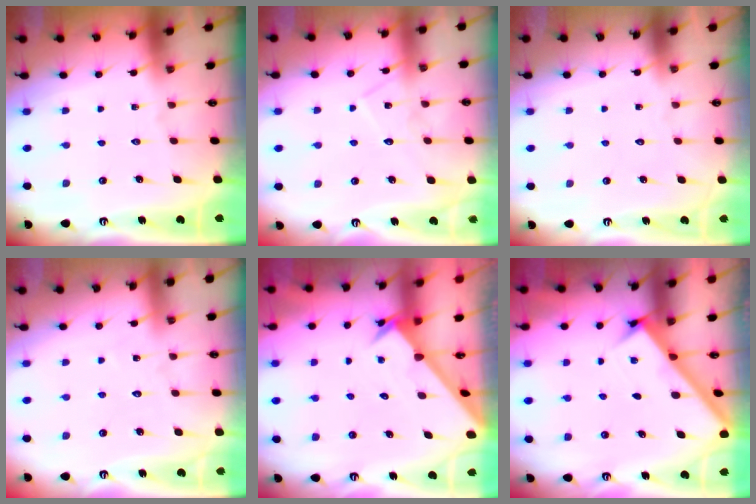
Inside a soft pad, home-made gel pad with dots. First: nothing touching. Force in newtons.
{"total": 8.7, "press": 8.7, "slide": 0.6}
{"total": 1.6, "press": 1.6, "slide": 0.1}
{"total": 4.5, "press": 4.5, "slide": 0.5}
{"total": 2.5, "press": 2.5, "slide": 0.2}
{"total": 2.5, "press": 2.5, "slide": 0.3}